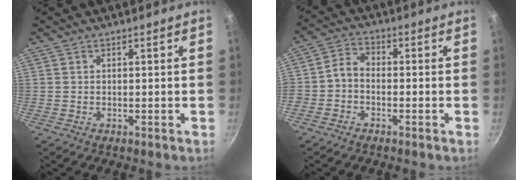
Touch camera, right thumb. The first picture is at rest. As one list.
[{"total": 3.6, "force": [-1.5, 2.5, 2.1], "torque": [-0.042, 0.031, -0.042]}]